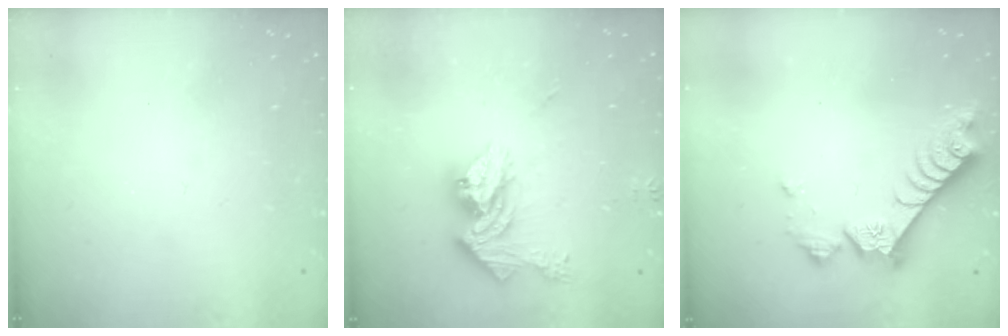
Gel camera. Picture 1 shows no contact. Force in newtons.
{"total": 14.0, "press": 13.9, "slide": 1.2}
{"total": 8.1, "press": 8.0, "slide": 0.6}